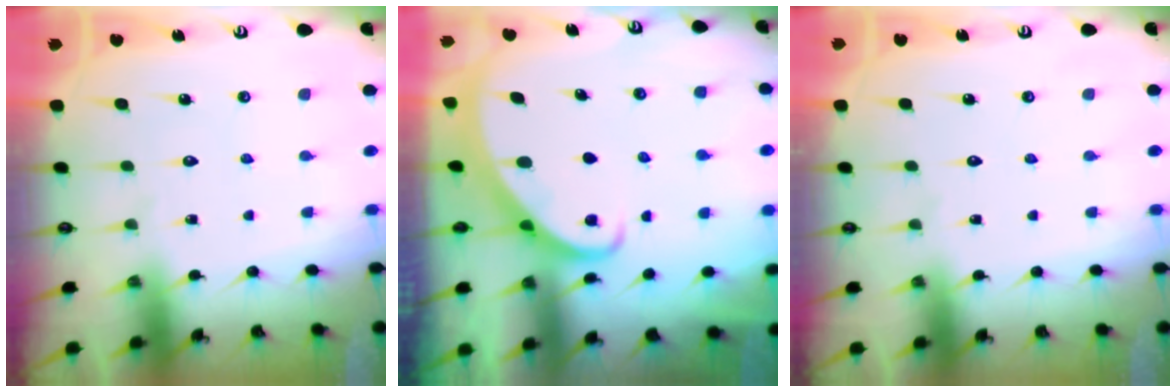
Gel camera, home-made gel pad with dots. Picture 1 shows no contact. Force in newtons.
{"total": 2.2, "press": 2.2, "slide": 0.3}
{"total": 0.0}